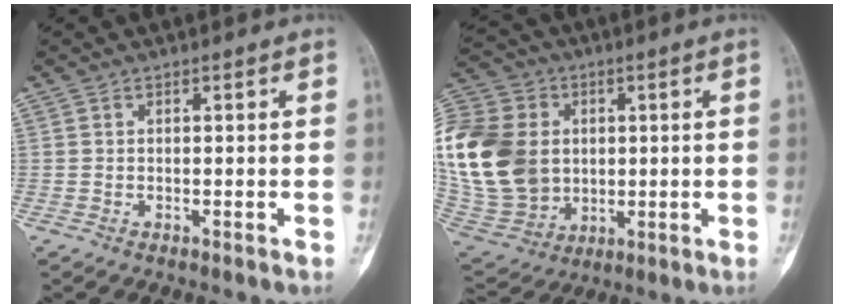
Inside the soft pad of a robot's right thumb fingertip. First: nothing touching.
{"total": 27.6, "force": [2.9, 21.6, 16.9], "torque": [-0.379, 0.018, 0.074]}